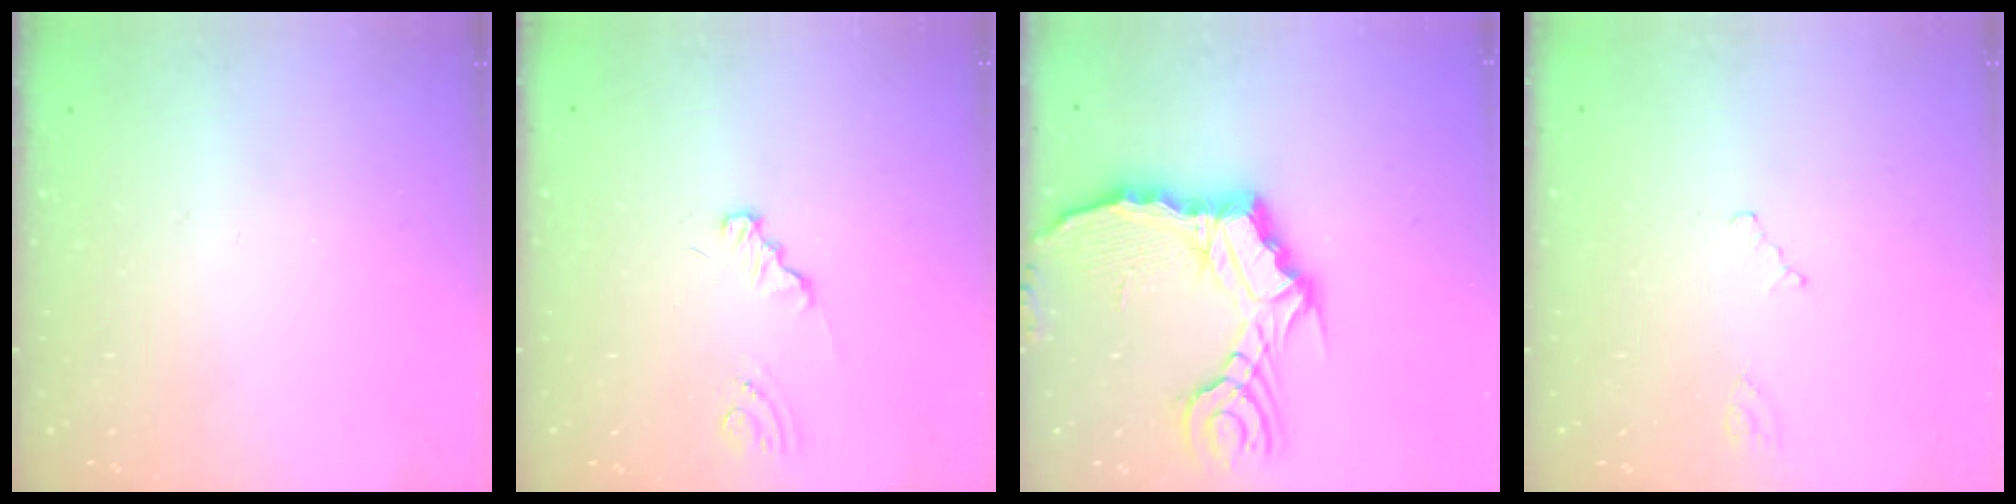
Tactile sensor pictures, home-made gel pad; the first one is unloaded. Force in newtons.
{"total": 1.1, "press": 1.1, "slide": 0.1}
{"total": 13.5, "press": 13.4, "slide": 1.8}
{"total": 0.7, "press": 0.6, "slide": 0.2}